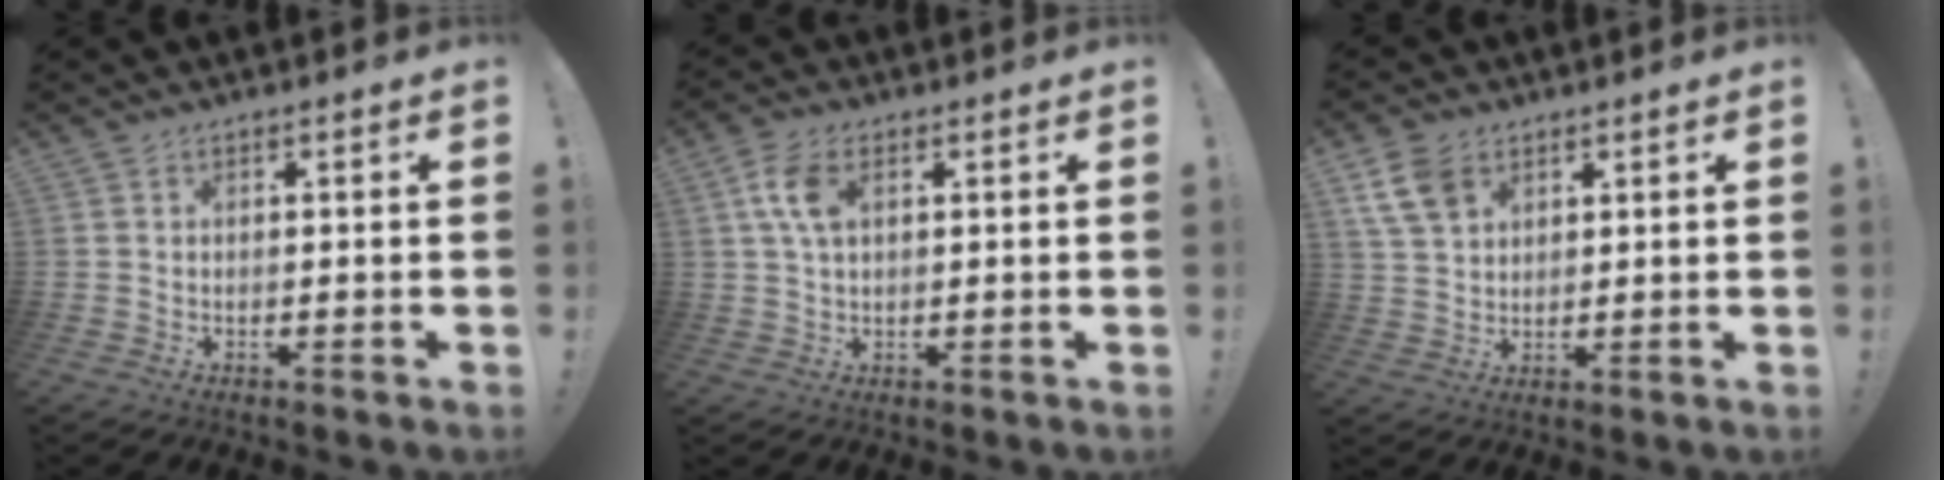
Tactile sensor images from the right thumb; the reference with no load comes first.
{"total": 7.2, "force": [2.1, 4.1, 5.6], "torque": [-0.120, 0.003, 0.039]}
{"total": 8.8, "force": [4.6, 5.8, 4.8], "torque": [-0.096, -0.008, 0.092]}